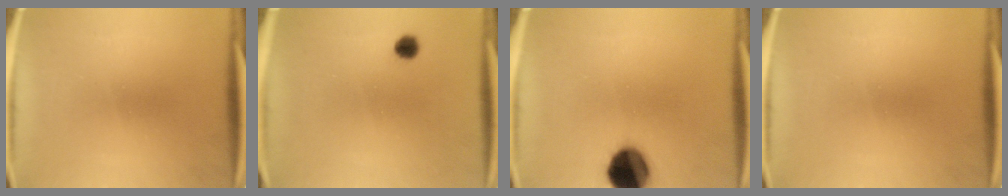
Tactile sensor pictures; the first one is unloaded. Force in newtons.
{"total": 2.3}
{"total": 13.5}
{"total": 0.0}